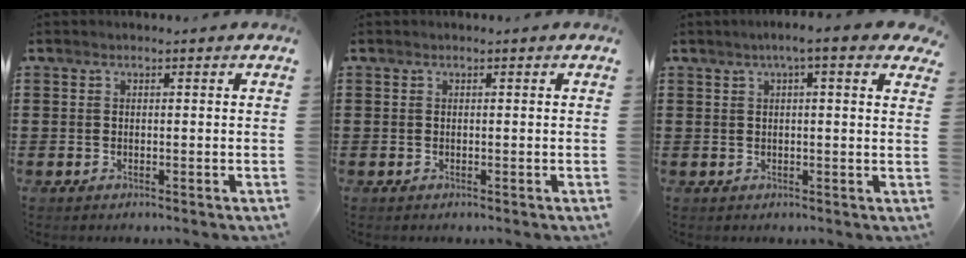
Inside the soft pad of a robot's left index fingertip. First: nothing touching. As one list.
[{"total": 0.0}, {"total": 3.6, "force": [2.0, 0.3, 3.0], "torque": [-0.055, 0.003, 0.033]}]